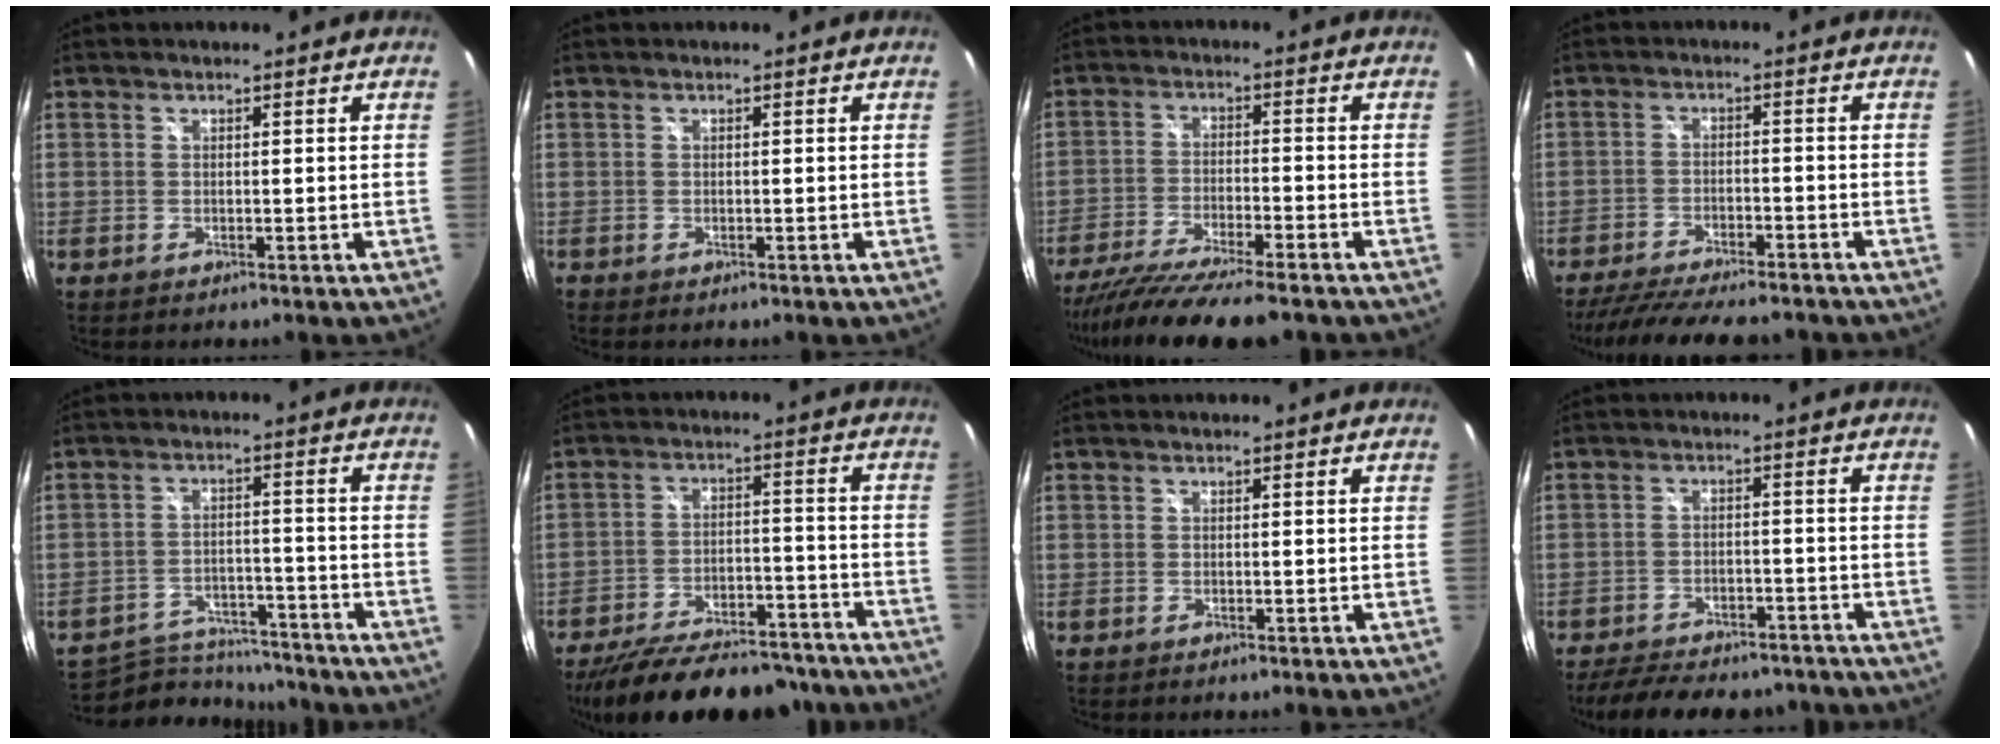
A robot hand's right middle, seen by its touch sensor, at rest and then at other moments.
{"total": 0.0}
{"total": 14.7, "force": [-12.6, 1.2, 7.5], "torque": [-0.156, -0.039, -0.211]}
{"total": 17.2, "force": [-14.7, 3.9, 8.0], "torque": [-0.158, -0.024, -0.220]}
{"total": 13.8, "force": [-12.7, 3.9, 3.8], "torque": [-0.089, 0.005, -0.185]}
{"total": 25.7, "force": [-21.7, 8.3, 11.0], "torque": [-0.208, -0.003, -0.292]}
{"total": 0.0}
{"total": 17.1, "force": [-14.2, 6.1, 7.4], "torque": [-0.157, -0.009, -0.189]}